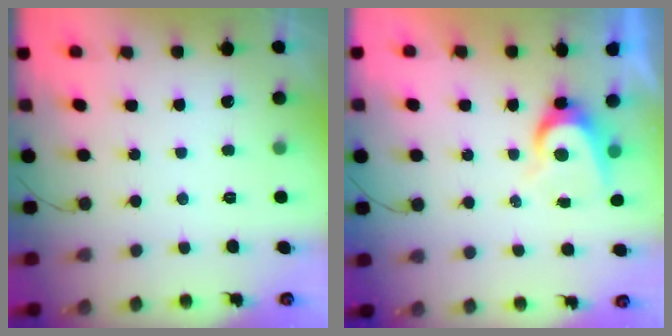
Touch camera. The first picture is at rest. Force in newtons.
{"total": 6.7, "press": 6.7, "slide": 0.7}